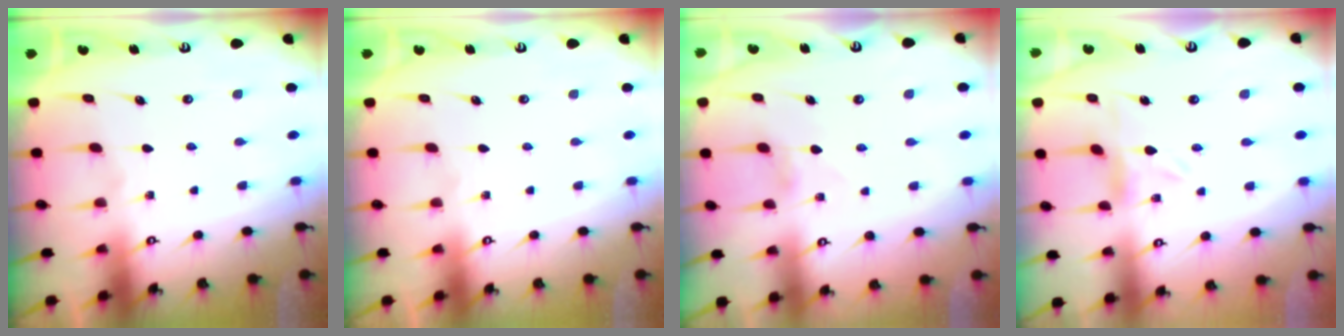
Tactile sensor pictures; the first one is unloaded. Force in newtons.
{"total": 0.0}
{"total": 1.1, "press": 1.0, "slide": 0.4}
{"total": 0.0}